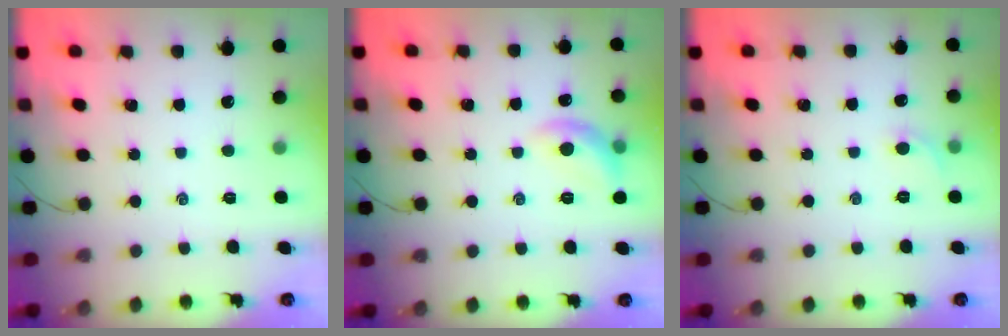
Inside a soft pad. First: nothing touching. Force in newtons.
{"total": 8.9, "press": 8.9, "slide": 0.3}
{"total": 3.7, "press": 3.5, "slide": 1.2}